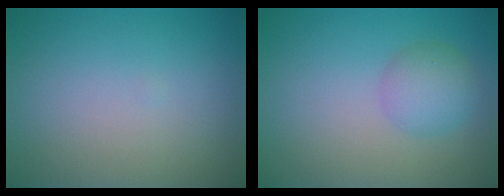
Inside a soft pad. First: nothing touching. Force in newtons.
{"total": 2.8, "press": 2.8, "slide": 0.0}